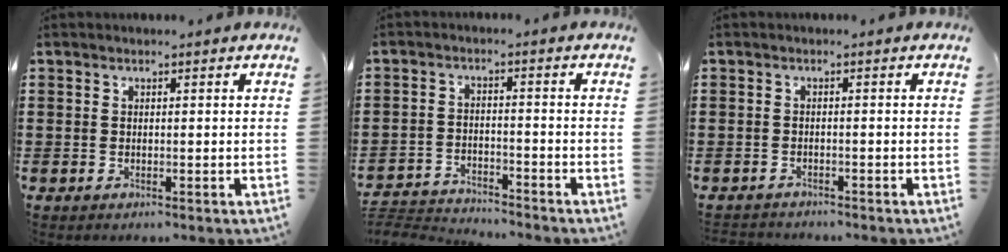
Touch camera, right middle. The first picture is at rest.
{"total": 3.6, "force": [-3.6, 0.5, 0.1], "torque": [-0.016, 0.002, -0.081]}
{"total": 1.4, "force": [-1.4, 0.3, -0.2], "torque": [-0.002, 0.002, -0.032]}